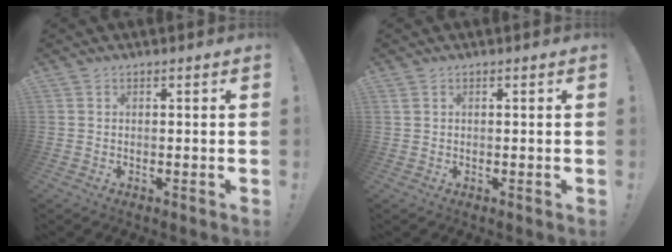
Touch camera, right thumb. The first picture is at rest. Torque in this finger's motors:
{"motor_torque": [-0.09, 0.20, 0.03, 0.19, 0.00]}